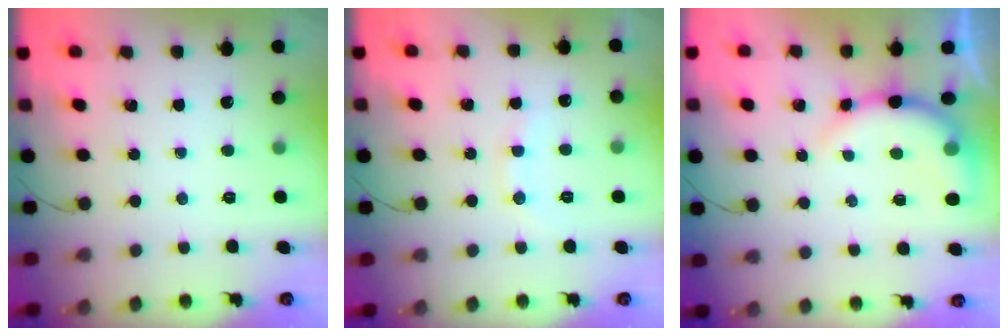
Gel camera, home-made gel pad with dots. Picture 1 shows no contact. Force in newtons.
{"total": 8.4, "press": 8.2, "slide": 1.7}
{"total": 9.0, "press": 8.9, "slide": 1.2}